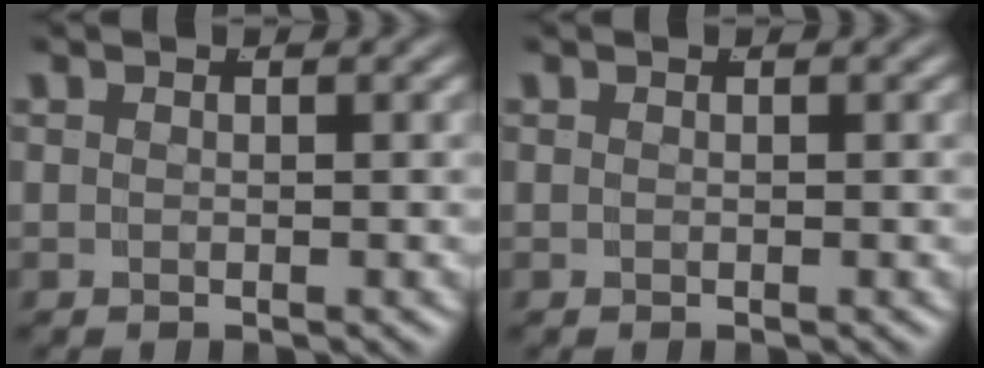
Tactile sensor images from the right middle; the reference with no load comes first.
{"total": 0.0}